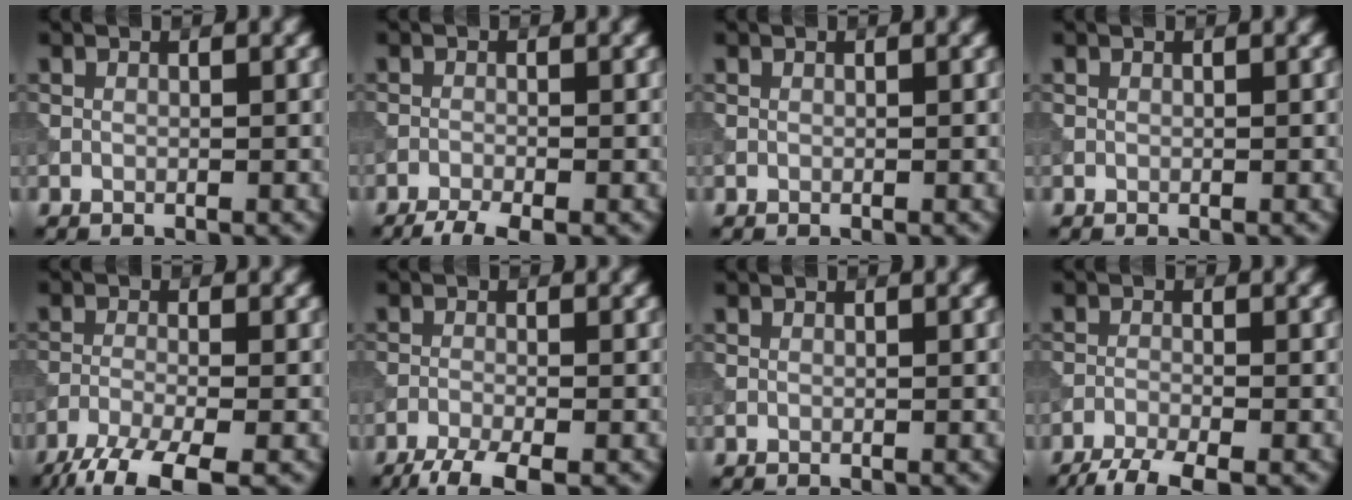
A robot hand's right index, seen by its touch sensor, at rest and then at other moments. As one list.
[{"total": 3.0, "force": [-2.3, 0.5, 1.8], "torque": [-0.036, -0.004, -0.047]}, {"total": 0.0}, {"total": 0.0}, {"total": 7.0, "force": [-5.2, 1.5, 4.4], "torque": [-0.084, -0.020, -0.105]}, {"total": 4.1, "force": [-3.2, 0.7, 2.6], "torque": [-0.049, -0.008, -0.066]}, {"total": 0.0}, {"total": 4.5, "force": [-3.6, 0.7, 2.6], "torque": [-0.049, -0.008, -0.074]}]